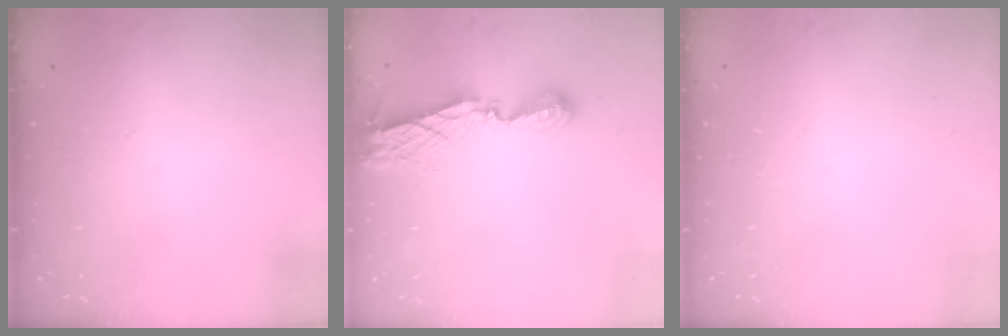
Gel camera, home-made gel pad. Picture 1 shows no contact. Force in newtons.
{"total": 7.5, "press": 7.5, "slide": 0.5}
{"total": 0.0}